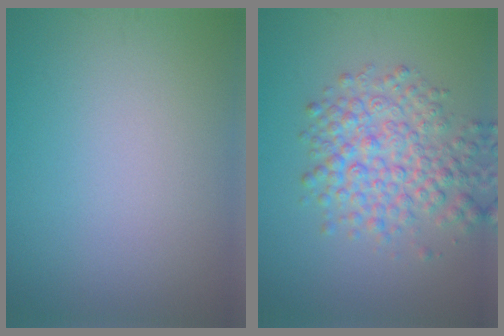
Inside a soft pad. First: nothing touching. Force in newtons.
{"total": 5.7, "press": 5.7, "slide": 0.1}